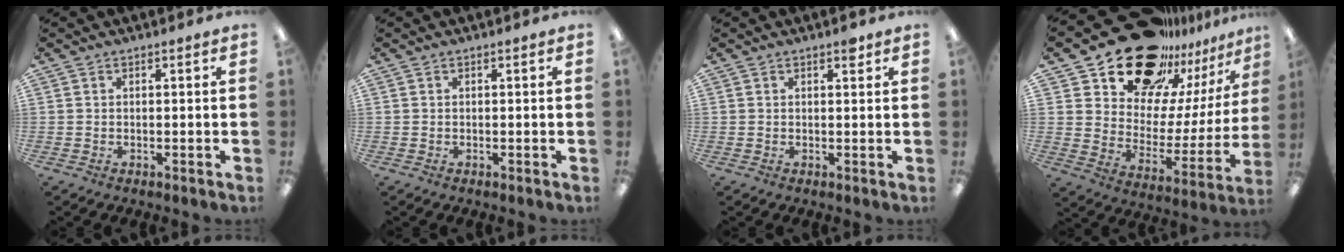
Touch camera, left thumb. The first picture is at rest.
{"total": 0.0}
{"total": 1.9, "force": [1.3, 0.7, 1.2], "torque": [-0.002, -0.008, 0.017]}
{"total": 24.3, "force": [18.7, 12.4, 9.4], "torque": [-0.164, -0.108, 0.340]}